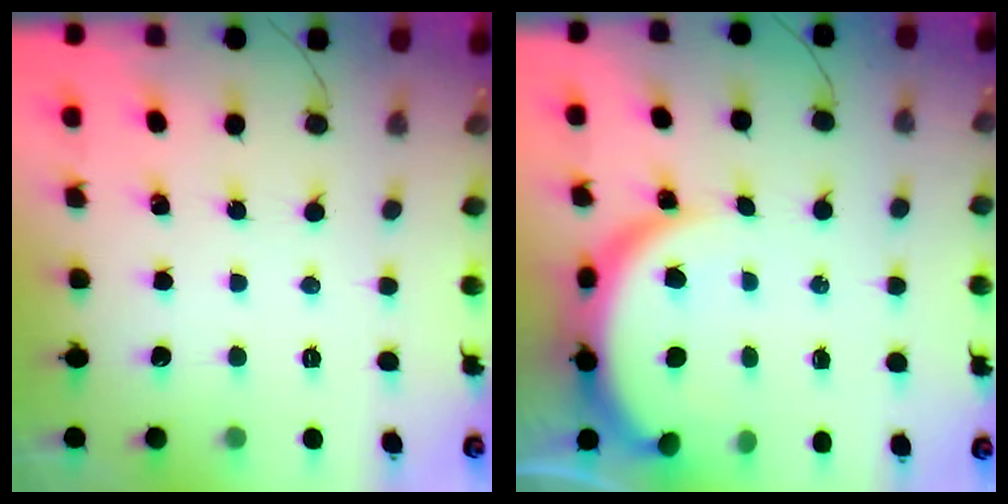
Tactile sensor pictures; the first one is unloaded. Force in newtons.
{"total": 8.4, "press": 8.3, "slide": 1.0}